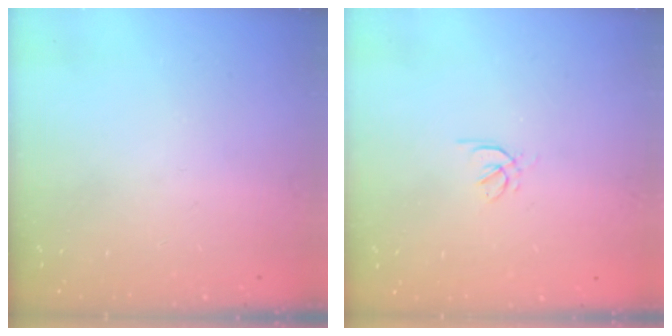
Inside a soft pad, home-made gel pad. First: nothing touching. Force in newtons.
{"total": 1.6, "press": 1.5, "slide": 0.5}